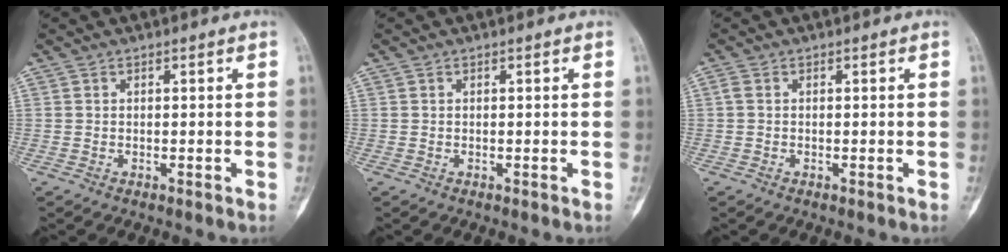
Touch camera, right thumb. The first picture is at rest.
{"total": 0.0}
{"total": 0.9, "force": [0.0, 0.6, 0.7], "torque": [-0.014, 0.000, -0.003]}